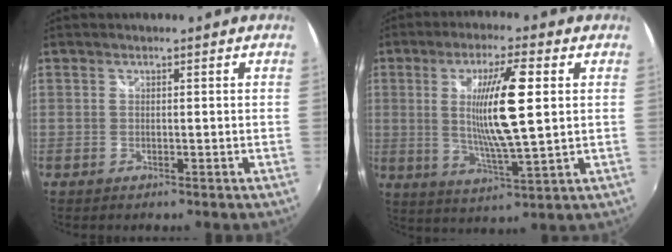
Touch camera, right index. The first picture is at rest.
{"total": 12.1, "force": [2.0, 0.8, 11.9], "torque": [-0.214, -0.010, 0.038]}